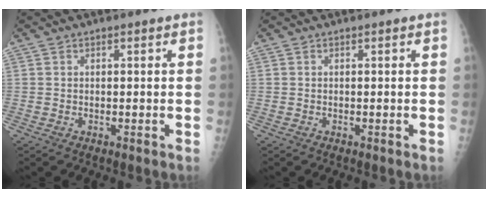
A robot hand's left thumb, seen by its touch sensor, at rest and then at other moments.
{"total": 0.0}